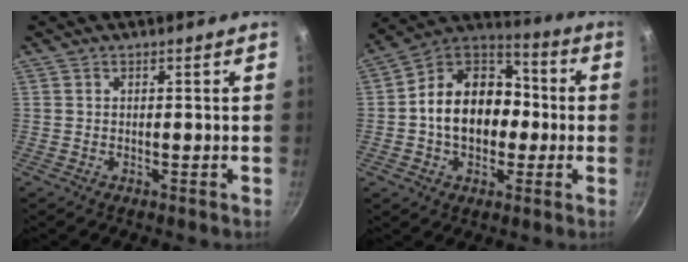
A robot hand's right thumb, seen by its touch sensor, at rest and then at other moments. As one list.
[{"total": 16.9, "force": [-1.1, 12.7, 11.1], "torque": [-0.143, 0.044, -0.036]}]